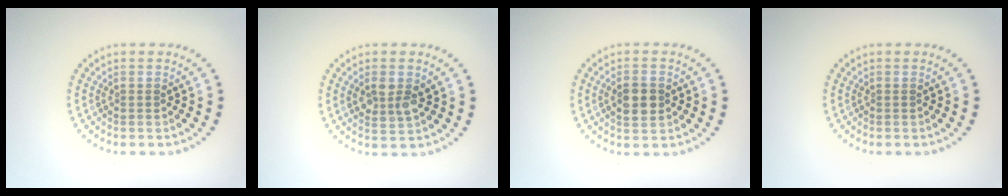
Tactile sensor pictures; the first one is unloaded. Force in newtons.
{"total": 2.4, "press": 2.4, "slide": 0.6}
{"total": 2.7, "press": 2.7, "slide": 0.1}
{"total": 0.0}